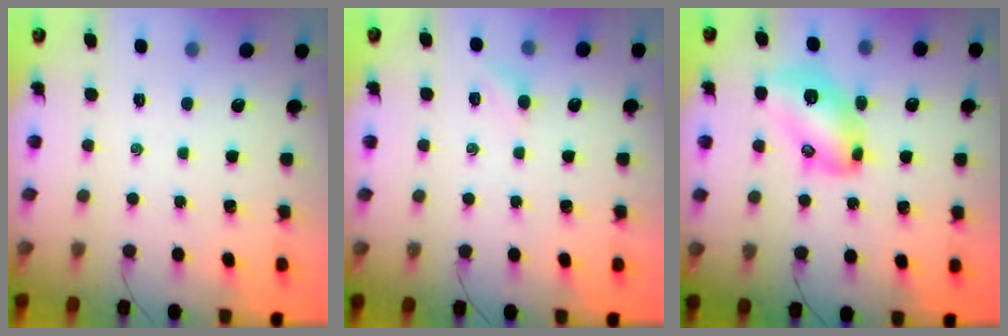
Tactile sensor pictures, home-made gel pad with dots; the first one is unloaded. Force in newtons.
{"total": 3.1, "press": 3.0, "slide": 1.0}
{"total": 12.7, "press": 12.7, "slide": 0.8}